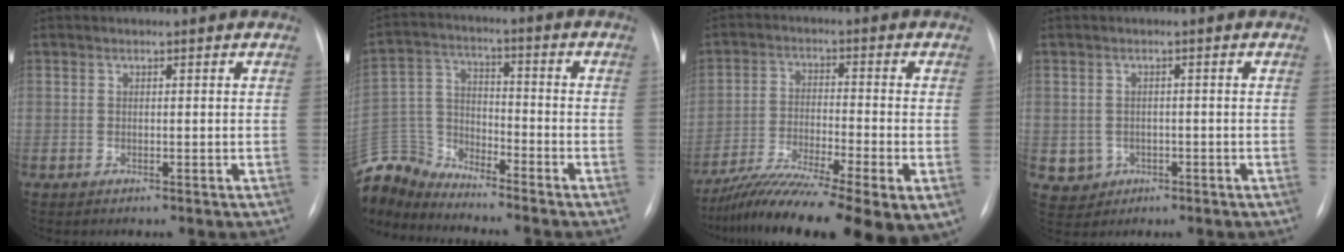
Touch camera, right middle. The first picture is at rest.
{"total": 12.2, "force": [-12.0, 1.5, 1.2], "torque": [-0.040, 0.027, -0.239]}
{"total": 17.1, "force": [-11.6, 2.8, 12.2], "torque": [-0.194, -0.022, -0.192]}
{"total": 3.7, "force": [-0.9, 3.5, 0.5], "torque": [-0.006, 0.005, -0.005]}